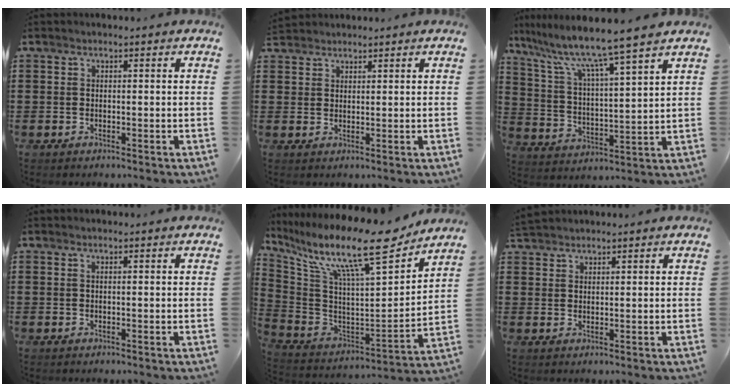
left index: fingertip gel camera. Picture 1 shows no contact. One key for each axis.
{"total": 1.9, "fx": 1.8, "fy": 0.8, "fz": -0.1, "tx": -0.004, "ty": 0.004, "tz": 0.036}
{"total": 8.3, "fx": 7.2, "fy": -0.7, "fz": 4.2, "tx": -0.111, "ty": -0.050, "tz": 0.115}
{"total": 0.0}
{"total": 15.0, "fx": 11.1, "fy": 1.5, "fz": 9.9, "tx": -0.205, "ty": -0.075, "tz": 0.176}
{"total": 2.0, "fx": 2.0, "fy": 0.5, "fz": 0.1, "tx": -0.008, "ty": 0.002, "tz": 0.040}